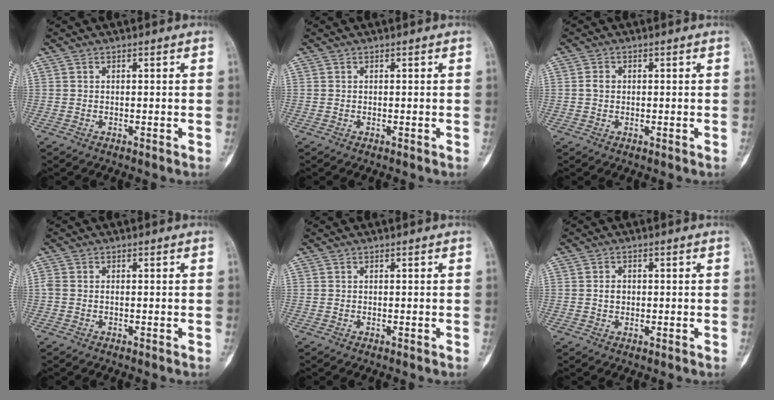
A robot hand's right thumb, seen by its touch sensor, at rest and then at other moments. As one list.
[{"total": 0.0}, {"total": 1.6, "force": [0.1, 1.3, 0.9], "torque": [-0.014, 0.004, 0.000]}, {"total": 1.4, "force": [-0.2, 0.8, 1.1], "torque": [-0.029, 0.004, -0.004]}, {"total": 0.0}, {"total": 1.8, "force": [0.0, 1.5, 1.1], "torque": [-0.014, 0.004, 0.001]}]